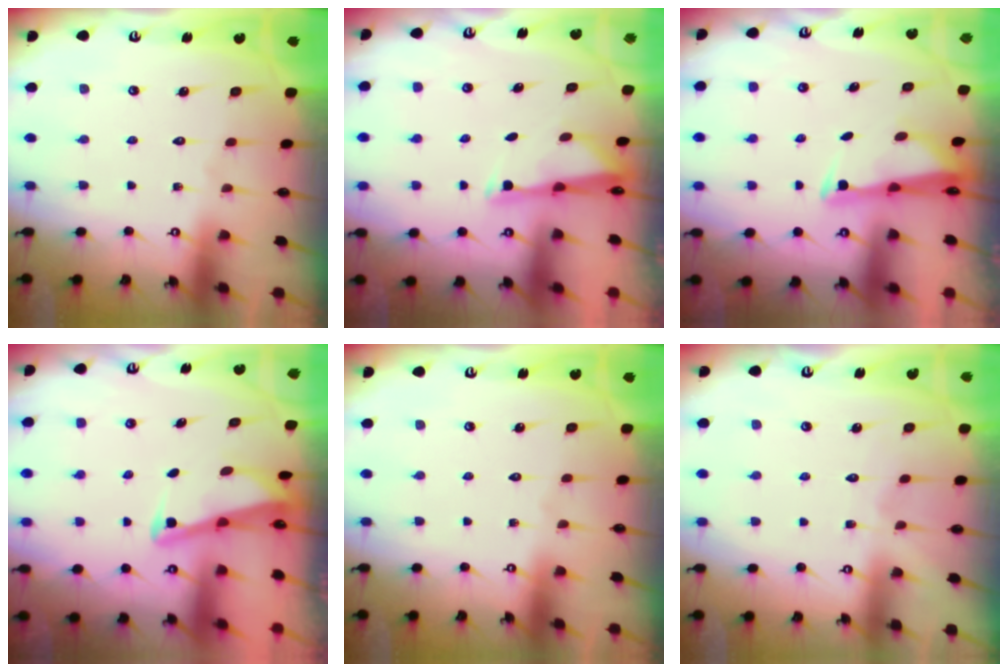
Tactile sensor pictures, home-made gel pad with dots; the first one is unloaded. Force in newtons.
{"total": 2.9, "press": 2.9, "slide": 0.6}
{"total": 2.7, "press": 2.6, "slide": 0.8}
{"total": 2.7, "press": 2.7, "slide": 0.4}
{"total": 0.0}
{"total": 2.8, "press": 2.8, "slide": 0.3}